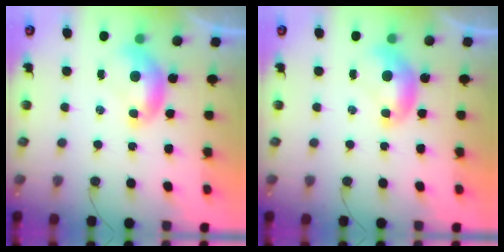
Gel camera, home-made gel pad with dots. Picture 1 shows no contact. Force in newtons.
{"total": 0.0}